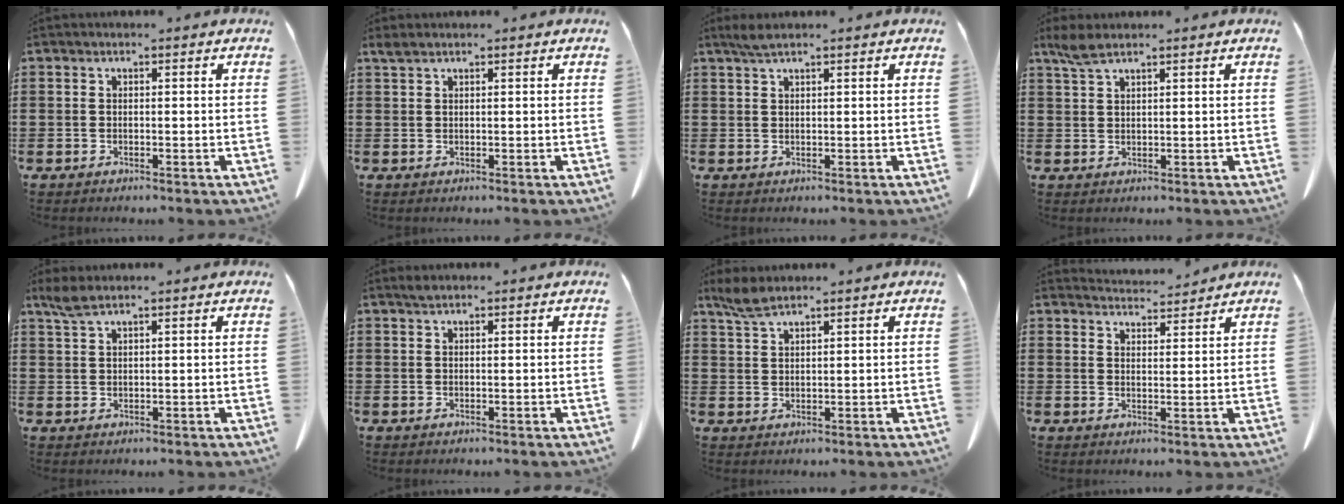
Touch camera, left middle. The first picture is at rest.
{"total": 1.1, "force": [0.8, 0.2, 0.6], "torque": [-0.016, -0.002, 0.017]}
{"total": 2.0, "force": [1.4, 0.2, 1.4], "torque": [-0.030, 0.000, 0.027]}
{"total": 3.1, "force": [2.2, 0.5, 2.1], "torque": [-0.047, -0.001, 0.042]}
{"total": 2.8, "force": [2.1, 0.4, 1.9], "torque": [-0.042, 0.000, 0.039]}
{"total": 0.9, "force": [0.7, 0.2, 0.5], "torque": [-0.012, 0.001, 0.013]}
{"total": 3.3, "force": [2.5, 0.6, 2.1], "torque": [-0.047, 0.000, 0.047]}
{"total": 4.2, "force": [4.2, 0.5, 0.7], "torque": [-0.016, -0.019, 0.076]}